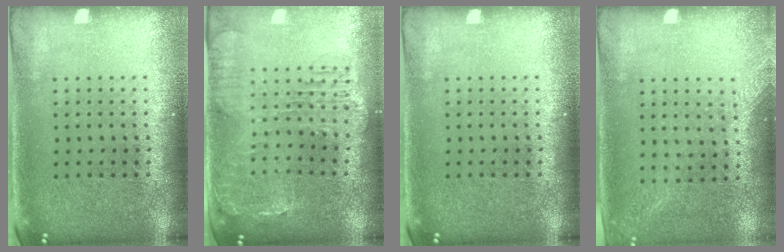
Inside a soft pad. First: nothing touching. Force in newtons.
{"total": 1.5, "press": 1.5, "slide": 0.4}
{"total": 0.0}
{"total": 1.3, "press": 1.1, "slide": 0.6}